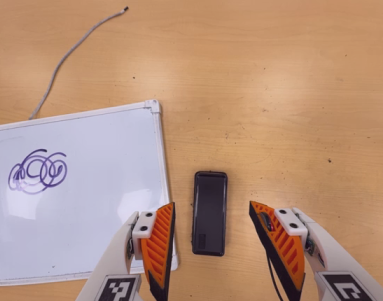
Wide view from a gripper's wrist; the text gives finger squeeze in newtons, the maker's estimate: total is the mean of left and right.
{"total": 0.0}